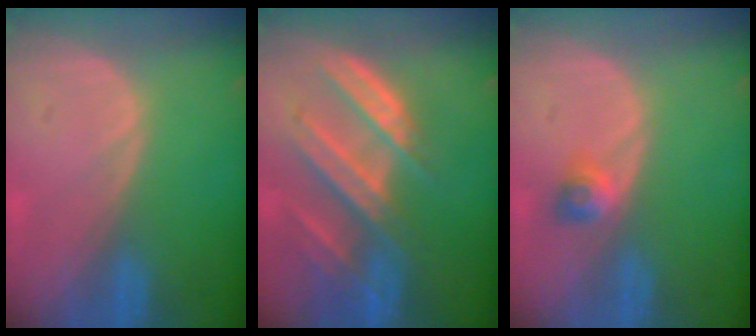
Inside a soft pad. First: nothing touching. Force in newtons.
{"total": 9.3, "press": 8.3, "slide": 4.4}
{"total": 2.5, "press": 2.2, "slide": 1.3}